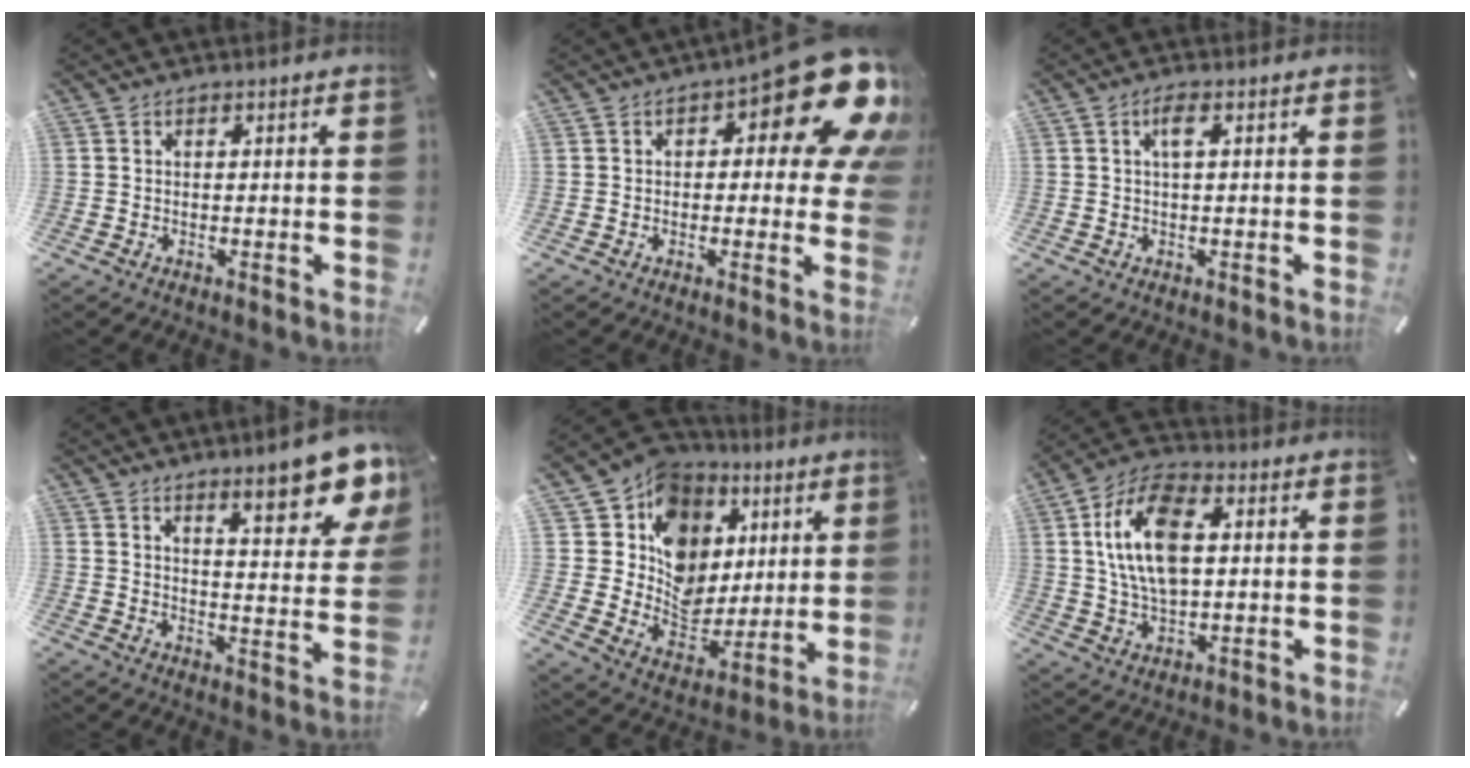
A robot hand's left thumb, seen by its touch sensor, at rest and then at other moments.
{"total": 19.1, "force": [8.8, 7.3, 15.3], "torque": [-0.193, -0.061, 0.145]}
{"total": 2.6, "force": [0.7, 0.5, 2.5], "torque": [-0.051, 0.005, 0.010]}
{"total": 13.6, "force": [9.5, 3.9, 8.8], "torque": [-0.113, -0.063, 0.156]}
{"total": 13.7, "force": [5.1, 12.2, 3.7], "torque": [-0.054, -0.057, 0.100]}
{"total": 14.4, "force": [2.7, 8.5, 11.3], "torque": [-0.234, 0.002, 0.044]}